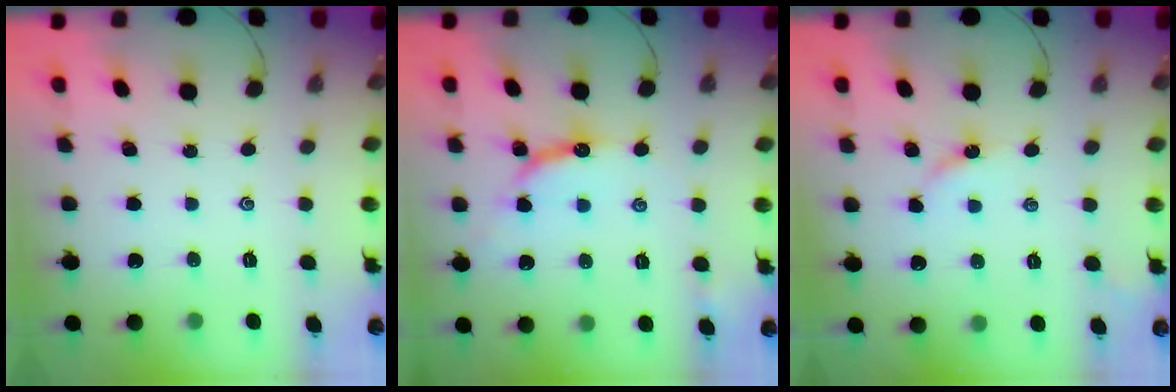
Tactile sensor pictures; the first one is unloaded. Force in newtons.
{"total": 9.8, "press": 9.8, "slide": 0.4}
{"total": 2.9, "press": 2.9, "slide": 0.5}